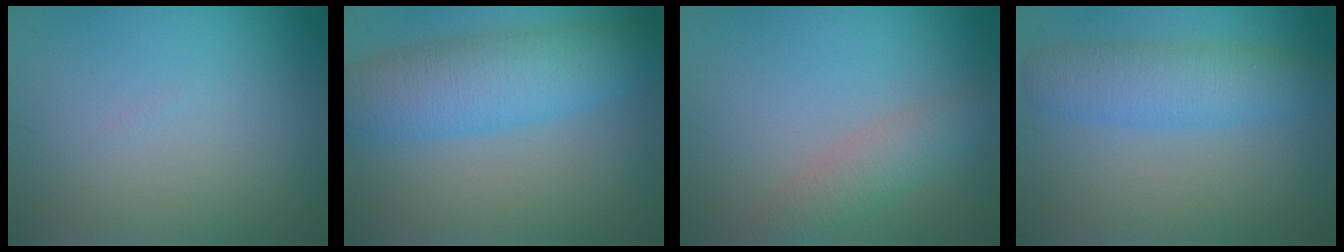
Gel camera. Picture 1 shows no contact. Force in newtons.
{"total": 7.2, "press": 7.2, "slide": 0.1}
{"total": 3.0, "press": 3.0, "slide": 0.1}
{"total": 4.9, "press": 4.9, "slide": 0.1}